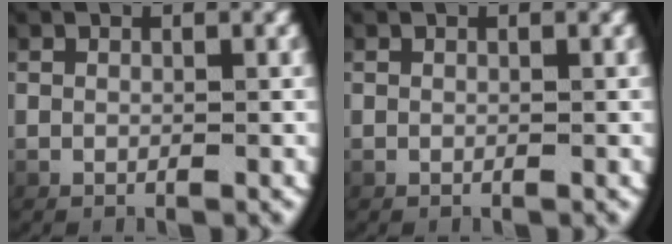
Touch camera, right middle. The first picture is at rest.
{"total": 0.0}